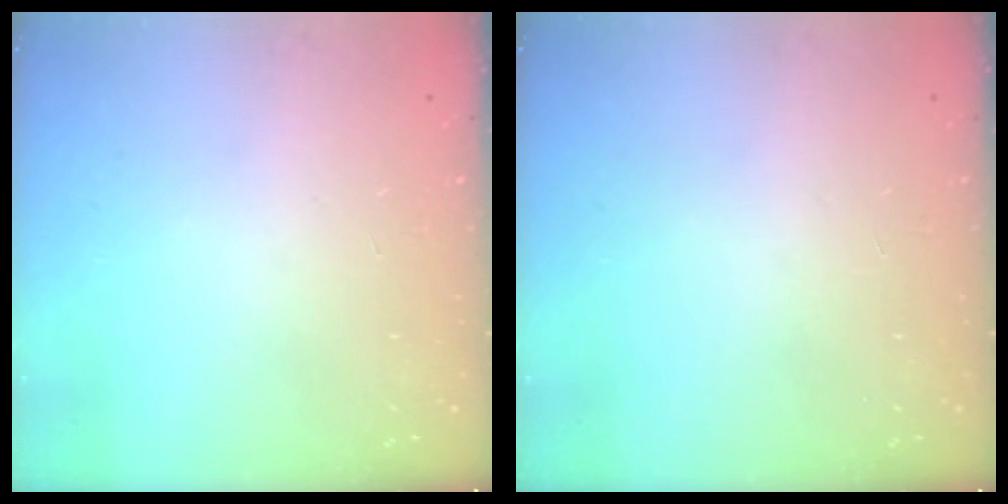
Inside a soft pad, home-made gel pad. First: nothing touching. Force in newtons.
{"total": 0.0}